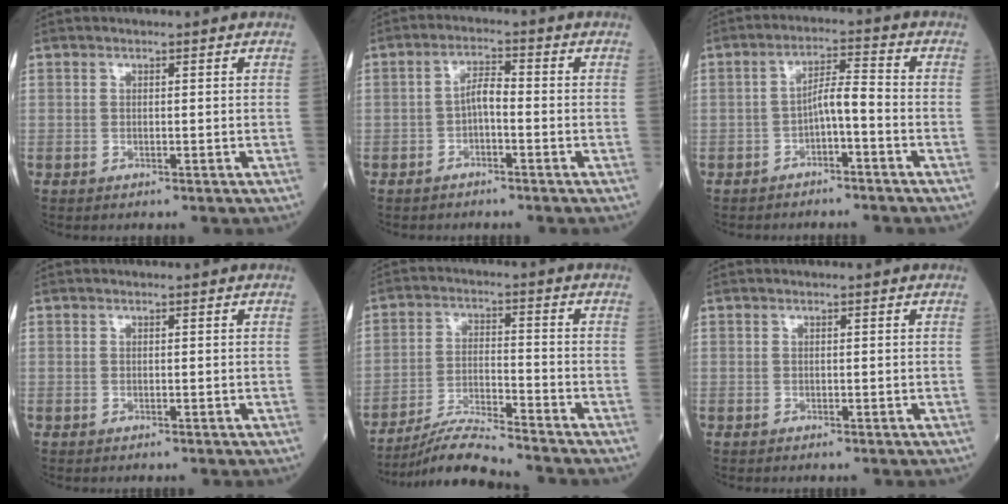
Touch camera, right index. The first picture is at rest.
{"total": 3.1, "force": [-1.0, 1.0, 2.8], "torque": [-0.049, 0.010, -0.020]}
{"total": 4.2, "force": [-1.8, 0.6, 3.7], "torque": [-0.064, 0.016, -0.029]}
{"total": 0.0}
{"total": 8.5, "force": [-8.0, -0.8, 2.9], "torque": [-0.057, -0.016, -0.145]}
{"total": 0.0}